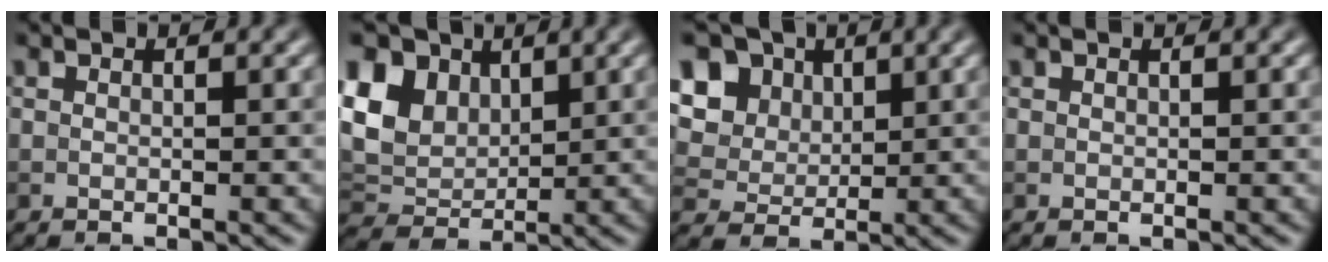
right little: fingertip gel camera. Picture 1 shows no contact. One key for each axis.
{"total": 8.1, "fx": 3.3, "fy": 6.0, "fz": 4.5, "tx": -0.126, "ty": 0.026, "tz": 0.050}
{"total": 11.7, "fx": 5.1, "fy": 9.1, "fz": 5.3, "tx": -0.137, "ty": 0.022, "tz": 0.085}
{"total": 0.0}